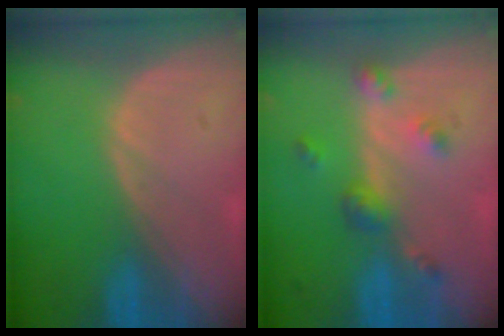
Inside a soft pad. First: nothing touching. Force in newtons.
{"total": 5.0, "press": 4.4, "slide": 2.3}